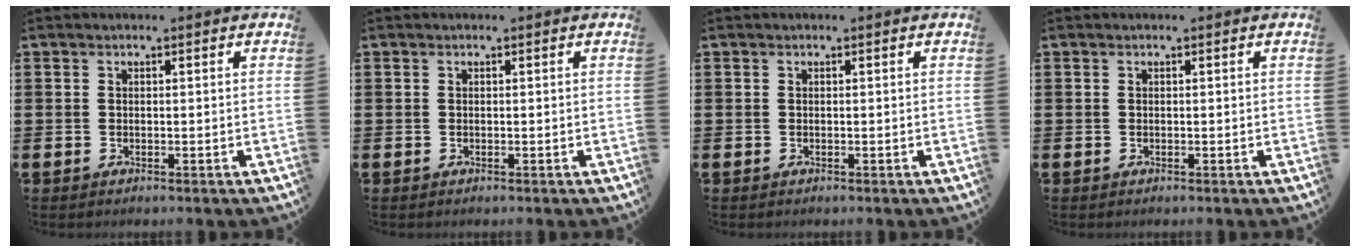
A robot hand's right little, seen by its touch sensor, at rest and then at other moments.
{"total": 0.0}
{"total": 0.0}
{"total": 0.0}